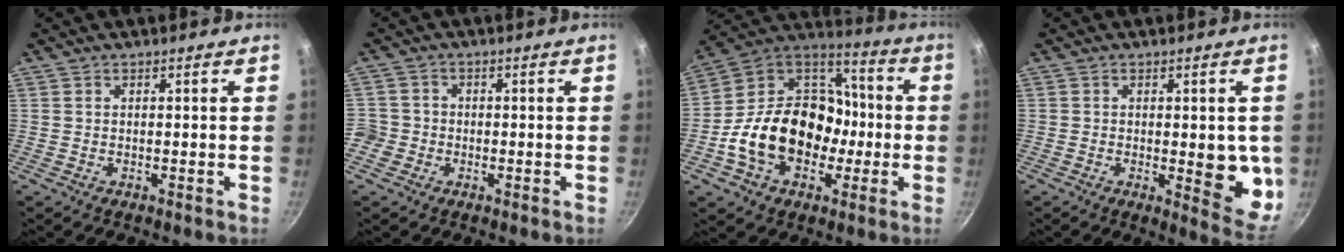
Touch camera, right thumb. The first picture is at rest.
{"total": 4.3, "force": [-1.6, 3.9, 0.9], "torque": [0.000, 0.020, -0.033]}
{"total": 23.5, "force": [-4.7, 17.5, 15.0], "torque": [-0.229, 0.065, -0.080]}
{"total": 10.4, "force": [-0.7, 3.9, 9.6], "torque": [-0.091, -0.022, -0.006]}